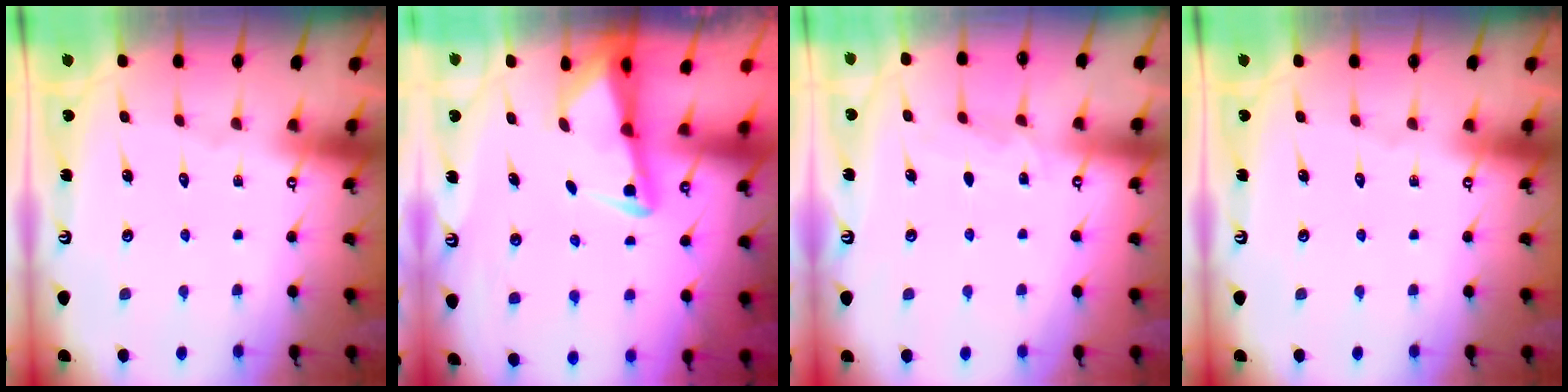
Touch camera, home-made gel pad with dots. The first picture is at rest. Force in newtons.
{"total": 2.6, "press": 2.5, "slide": 0.6}
{"total": 5.3, "press": 5.2, "slide": 0.6}
{"total": 0.0}